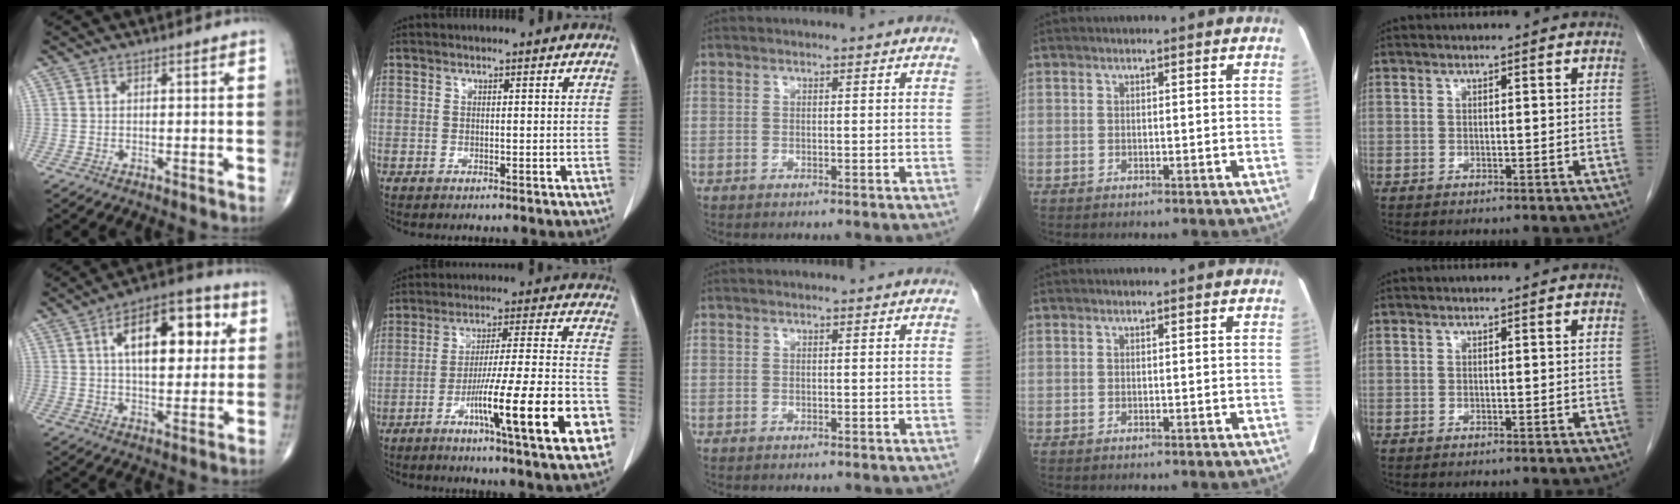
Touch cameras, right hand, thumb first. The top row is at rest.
{"thumb": {"total": 16.9, "force": [4.5, 8.4, 14.0], "torque": [-0.180, 0.012, 0.063]}, "index": {"total": 19.8, "force": [-8.0, 0.7, 18.1], "torque": [-0.243, -0.007, -0.120]}}